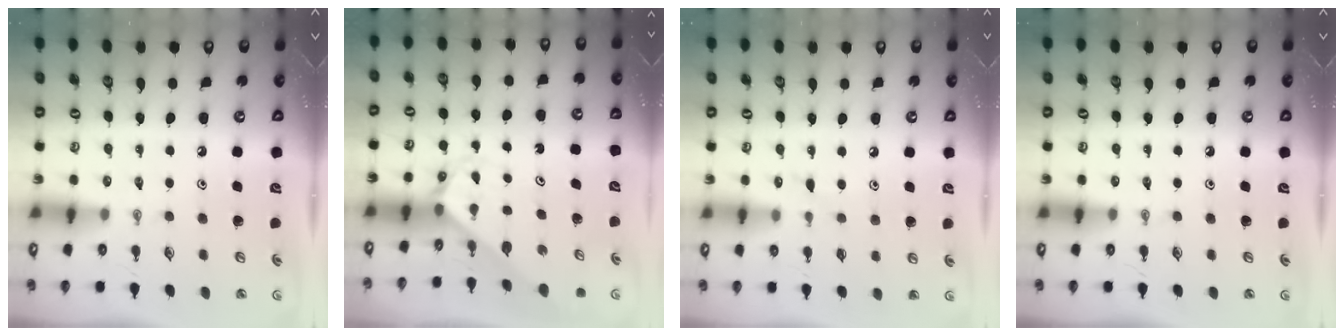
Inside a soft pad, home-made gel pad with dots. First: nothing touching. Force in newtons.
{"total": 2.2, "press": 2.2, "slide": 0.1}
{"total": 5.7, "press": 5.7, "slide": 0.6}
{"total": 0.0}